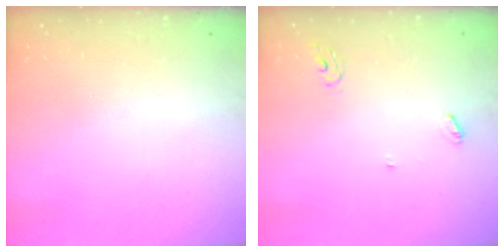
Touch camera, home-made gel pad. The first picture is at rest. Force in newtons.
{"total": 4.1, "press": 4.1, "slide": 0.2}